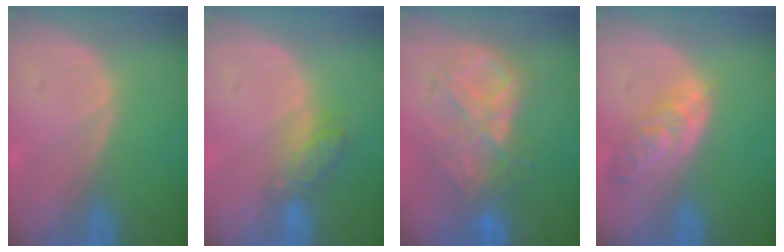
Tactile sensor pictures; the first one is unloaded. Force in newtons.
{"total": 4.5, "press": 4.1, "slide": 1.9}
{"total": 8.9, "press": 7.8, "slide": 4.4}
{"total": 5.6, "press": 5.1, "slide": 2.2}